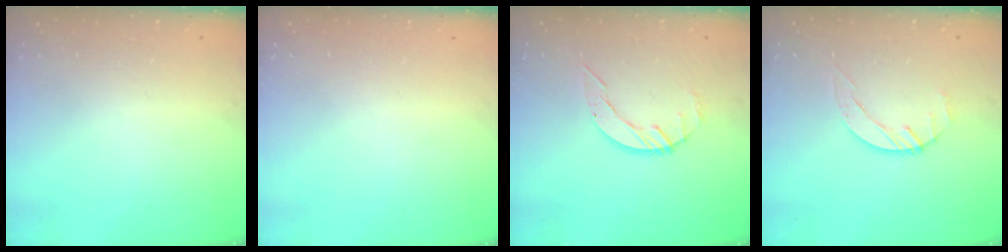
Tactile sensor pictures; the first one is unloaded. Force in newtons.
{"total": 0.0}
{"total": 3.6, "press": 3.6, "slide": 0.4}
{"total": 1.4, "press": 1.4, "slide": 0.2}